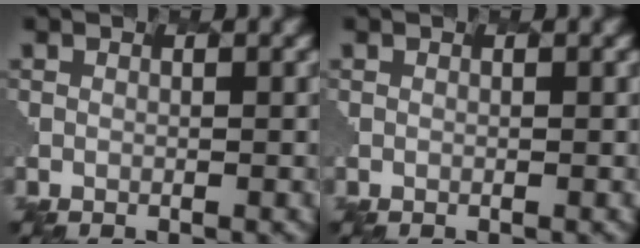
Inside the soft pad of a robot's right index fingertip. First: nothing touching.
{"total": 0.0}